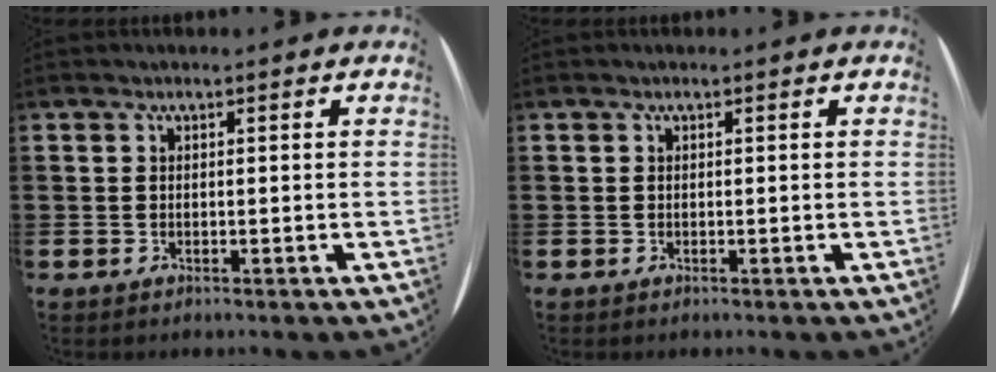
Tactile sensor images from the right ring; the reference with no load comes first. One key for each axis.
{"total": 0.0}